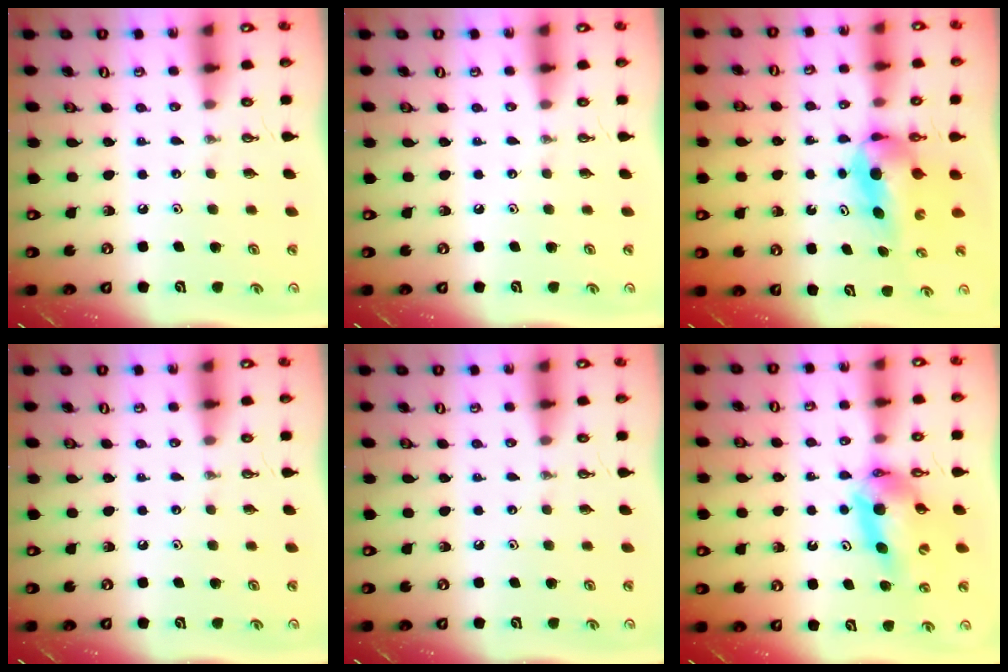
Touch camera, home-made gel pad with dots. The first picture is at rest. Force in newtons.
{"total": 0.0}
{"total": 5.3, "press": 4.9, "slide": 2.0}
{"total": 0.0}
{"total": 0.0}
{"total": 11.0, "press": 10.9, "slide": 1.1}